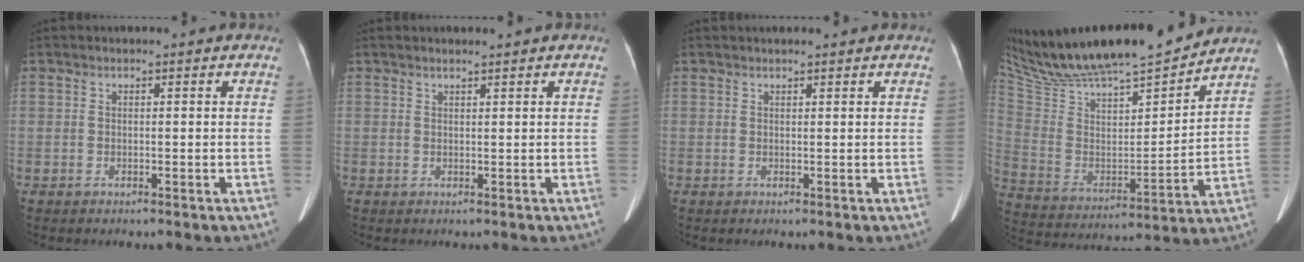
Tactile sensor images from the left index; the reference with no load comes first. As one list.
[{"total": 0.6, "force": [0.6, 0.1, 0.2], "torque": [-0.010, 0.007, 0.011]}, {"total": 1.7, "force": [1.5, 0.2, 0.6], "torque": [-0.008, 0.015, 0.022]}, {"total": 24.4, "force": [21.9, 3.2, 10.4], "torque": [-0.195, -0.005, 0.365]}]